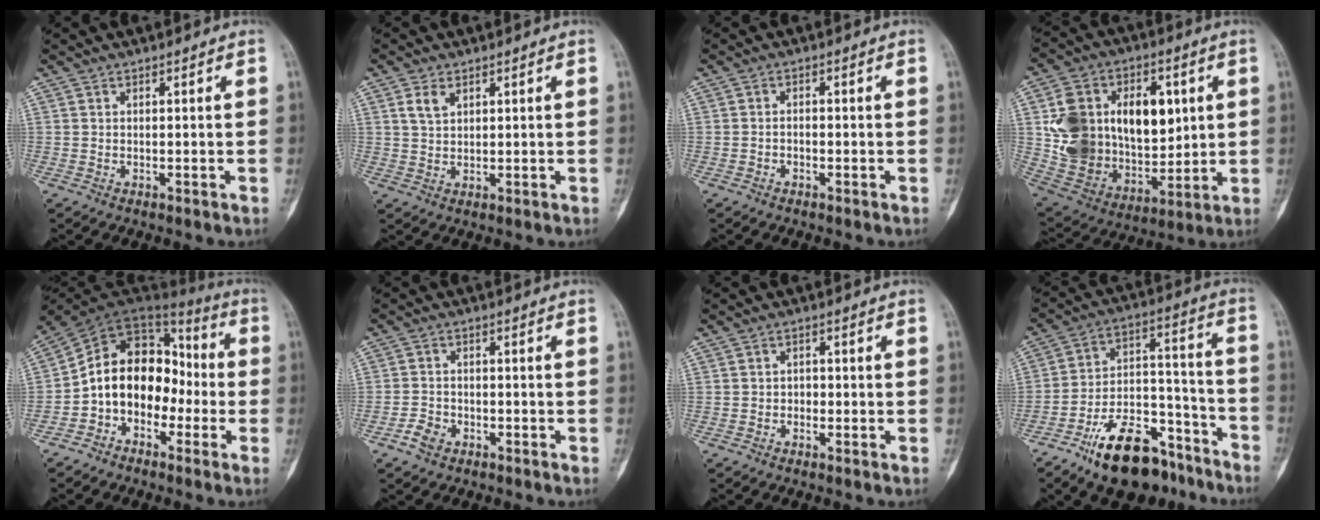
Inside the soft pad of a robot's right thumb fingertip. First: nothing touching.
{"total": 3.3, "force": [1.7, 2.0, 2.1], "torque": [-0.035, -0.003, 0.037]}
{"total": 1.1, "force": [-0.6, 0.7, 0.5], "torque": [-0.004, 0.006, -0.013]}
{"total": 23.5, "force": [4.3, 16.3, 16.4], "torque": [-0.253, -0.001, 0.097]}
{"total": 15.0, "force": [-3.4, 11.0, 9.5], "torque": [-0.124, 0.076, -0.070]}
{"total": 3.4, "force": [-2.1, 2.3, 1.4], "torque": [-0.023, 0.014, -0.040]}
{"total": 1.6, "force": [-0.8, 1.3, 0.4], "torque": [0.007, 0.008, -0.021]}
{"total": 19.5, "force": [-13.3, 9.2, 10.9], "torque": [-0.154, 0.101, -0.219]}